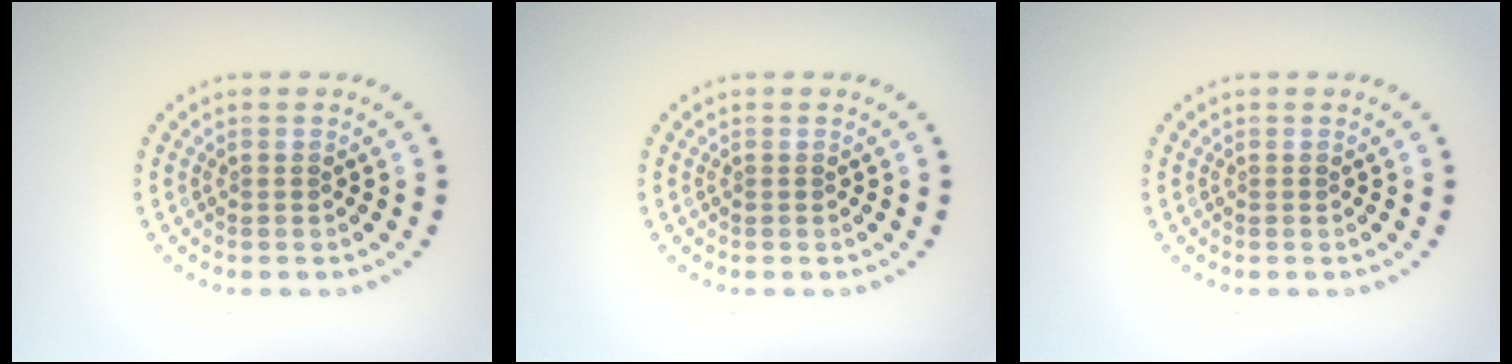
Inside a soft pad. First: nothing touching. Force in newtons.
{"total": 0.0}
{"total": 0.0}